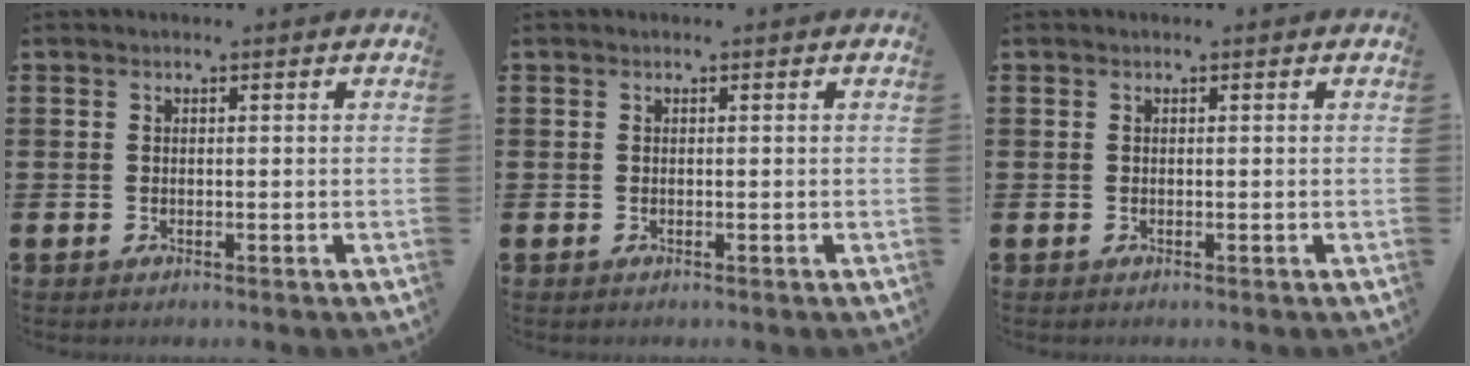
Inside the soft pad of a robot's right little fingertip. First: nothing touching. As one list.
[{"total": 0.0}, {"total": 0.0}]